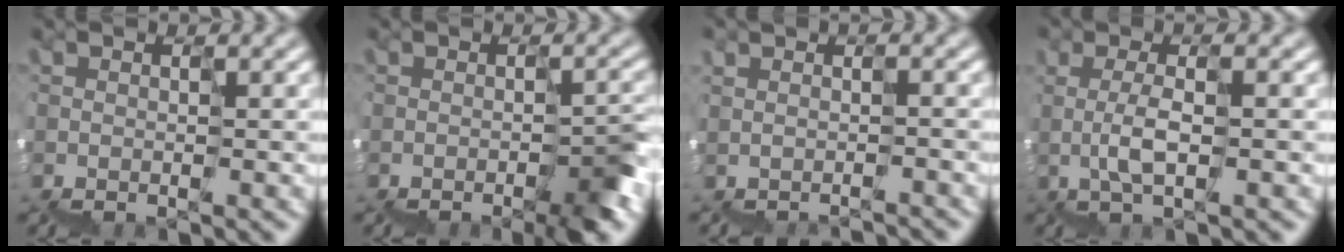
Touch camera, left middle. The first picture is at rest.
{"total": 5.8, "force": [-3.2, 1.9, 4.4], "torque": [-0.058, -0.009, -0.045]}
{"total": 3.0, "force": [-3.0, 0.5, 0.2], "torque": [0.018, 0.002, -0.027]}
{"total": 1.0, "force": [0.6, 0.0, 0.8], "torque": [-0.015, 0.015, 0.013]}